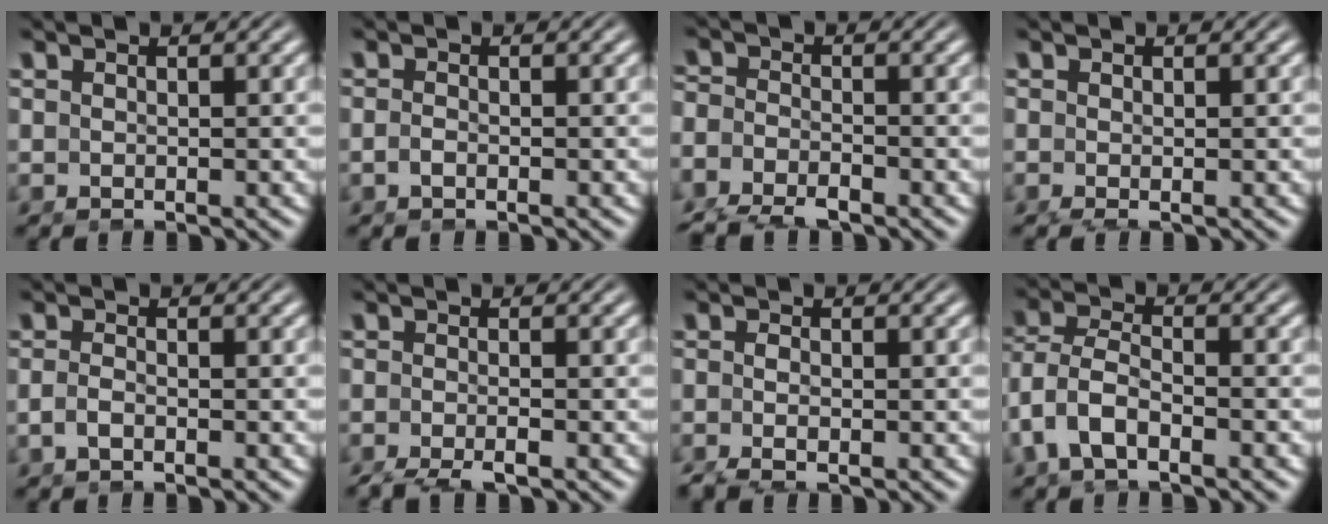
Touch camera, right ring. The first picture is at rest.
{"total": 0.9, "force": [-0.7, -0.4, 0.3], "torque": [-0.007, -0.007, -0.009]}
{"total": 4.2, "force": [-2.9, 2.5, 1.6], "torque": [-0.043, -0.025, -0.047]}
{"total": 1.3, "force": [-0.7, 0.9, 0.7], "torque": [-0.023, -0.013, -0.007]}
{"total": 1.2, "force": [-1.0, -0.1, 0.8], "torque": [-0.022, -0.012, -0.012]}
{"total": 2.7, "force": [-2.1, 0.8, 1.5], "torque": [-0.029, -0.011, -0.033]}
{"total": 3.3, "force": [-2.2, 1.6, 1.9], "torque": [-0.046, -0.018, -0.031]}
{"total": 5.3, "force": [-1.1, 4.1, 3.2], "torque": [-0.094, -0.026, -0.011]}